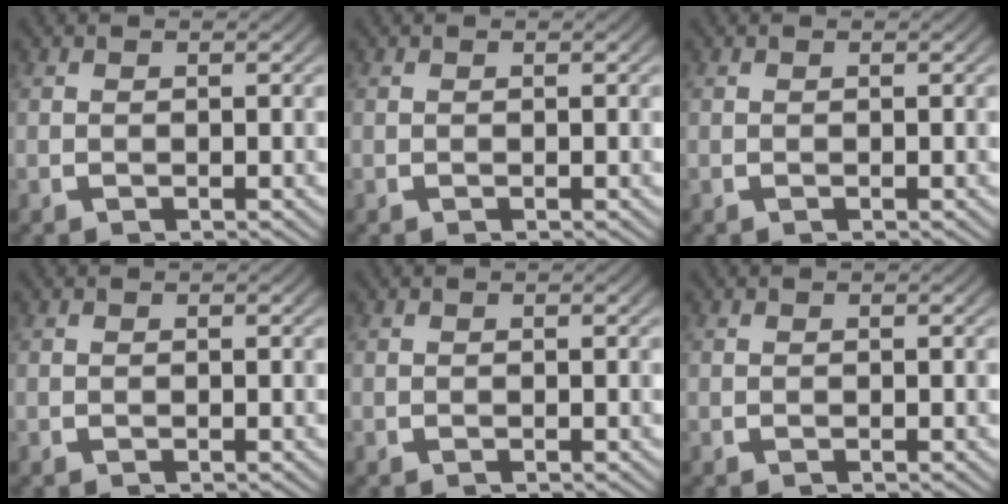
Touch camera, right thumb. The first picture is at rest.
{"total": 0.0}
{"total": 0.0}
{"total": 0.0}
{"total": 0.0}
{"total": 0.0}